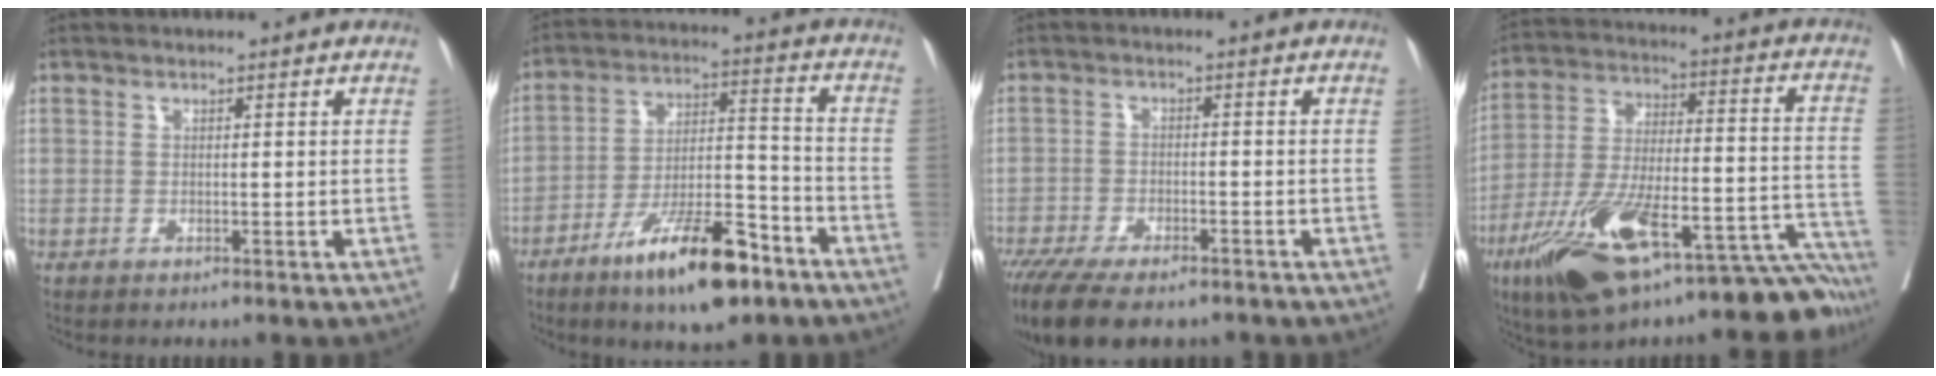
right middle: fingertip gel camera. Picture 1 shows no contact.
{"total": 14.5, "force": [-9.5, 3.4, 10.5], "torque": [-0.179, -0.001, -0.161]}
{"total": 13.7, "force": [-10.4, 4.7, 7.6], "torque": [-0.155, -0.018, -0.162]}
{"total": 24.9, "force": [-18.1, 5.8, 16.1], "torque": [-0.187, 0.038, -0.286]}